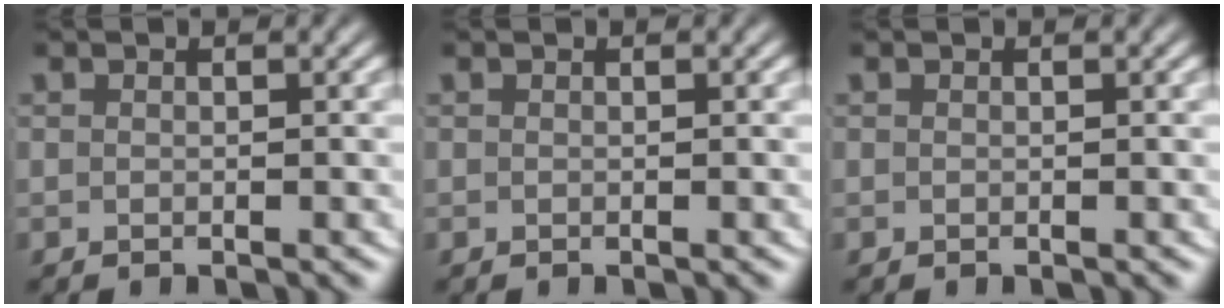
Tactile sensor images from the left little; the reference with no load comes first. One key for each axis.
{"total": 0.0}
{"total": 0.0}